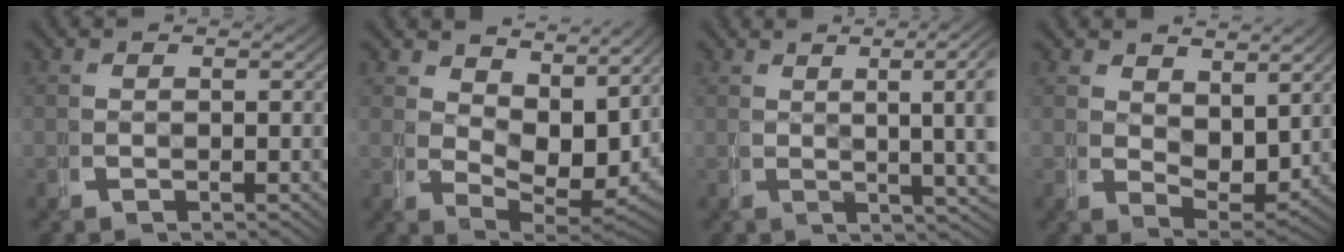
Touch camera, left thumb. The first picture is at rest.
{"total": 7.4, "force": [1.8, 4.3, 5.8], "torque": [-0.100, -0.034, 0.046]}
{"total": 8.6, "force": [2.3, 3.8, 7.4], "torque": [-0.077, 0.018, 0.028]}
{"total": 3.4, "force": [1.2, 2.0, 2.6], "torque": [-0.043, -0.021, 0.029]}